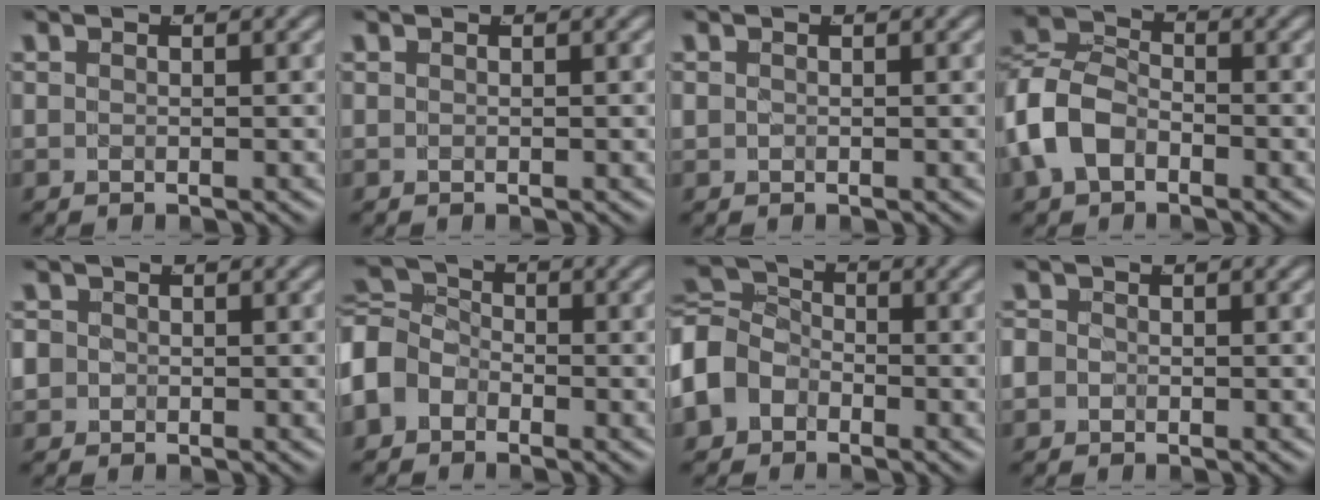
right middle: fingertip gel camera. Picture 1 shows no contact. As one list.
[{"total": 0.0}, {"total": 0.7, "force": [-0.1, 0.6, 0.3], "torque": [-0.010, -0.003, 0.002]}, {"total": 9.0, "force": [-1.9, 7.9, 3.7], "torque": [-0.114, -0.021, -0.039]}, {"total": 3.1, "force": [-0.6, 2.9, 0.9], "torque": [-0.033, -0.014, -0.010]}, {"total": 5.4, "force": [-1.0, 4.7, 2.4], "torque": [-0.058, -0.016, -0.016]}, {"total": 6.1, "force": [-1.1, 5.3, 2.6], "torque": [-0.071, -0.020, -0.016]}, {"total": 2.7, "force": [-0.5, 2.6, 0.9], "torque": [-0.033, -0.011, -0.010]}]